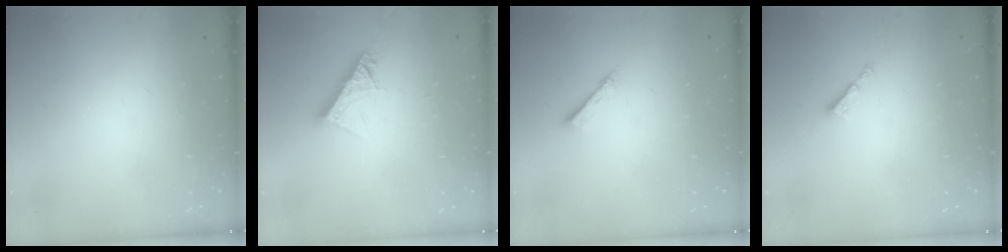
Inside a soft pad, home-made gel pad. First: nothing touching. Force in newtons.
{"total": 9.6, "press": 9.6, "slide": 0.8}
{"total": 2.1, "press": 2.1, "slide": 0.2}
{"total": 3.0, "press": 2.9, "slide": 0.5}